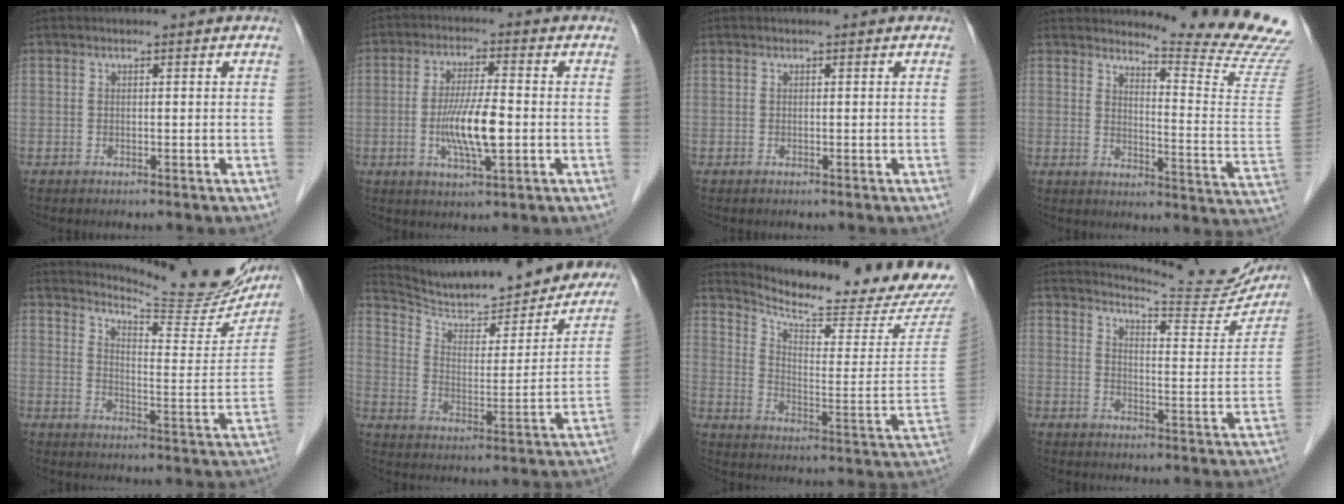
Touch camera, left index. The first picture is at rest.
{"total": 8.2, "force": [-1.8, 1.1, 7.9], "torque": [-0.155, -0.014, -0.035]}
{"total": 0.0}
{"total": 14.4, "force": [13.9, -2.6, 2.8], "torque": [-0.046, -0.142, 0.155]}
{"total": 17.8, "force": [16.7, 1.9, 5.8], "torque": [-0.080, -0.079, 0.202]}
{"total": 24.5, "force": [22.1, 4.5, 9.5], "torque": [-0.145, -0.042, 0.301]}
{"total": 20.2, "force": [19.7, -0.4, 4.4], "torque": [-0.085, -0.121, 0.255]}
{"total": 15.2, "force": [14.8, 0.9, 3.4], "torque": [-0.046, -0.069, 0.172]}